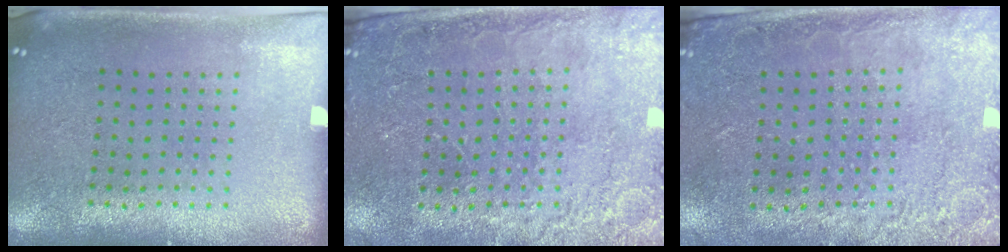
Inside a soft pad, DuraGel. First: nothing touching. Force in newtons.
{"total": 2.6, "press": 2.5, "slide": 0.5}
{"total": 2.6, "press": 2.0, "slide": 1.7}